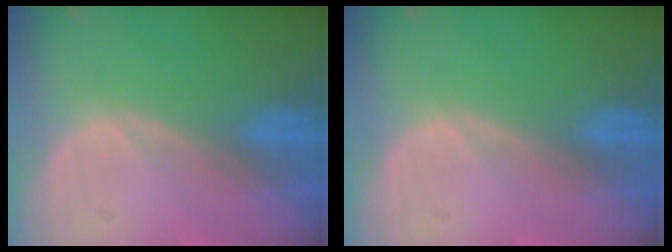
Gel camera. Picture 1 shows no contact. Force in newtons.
{"total": 0.0}